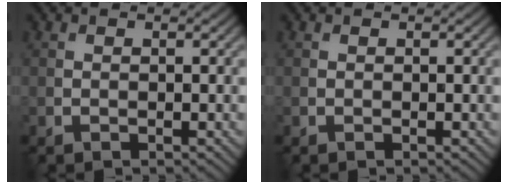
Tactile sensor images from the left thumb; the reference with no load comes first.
{"total": 0.0}